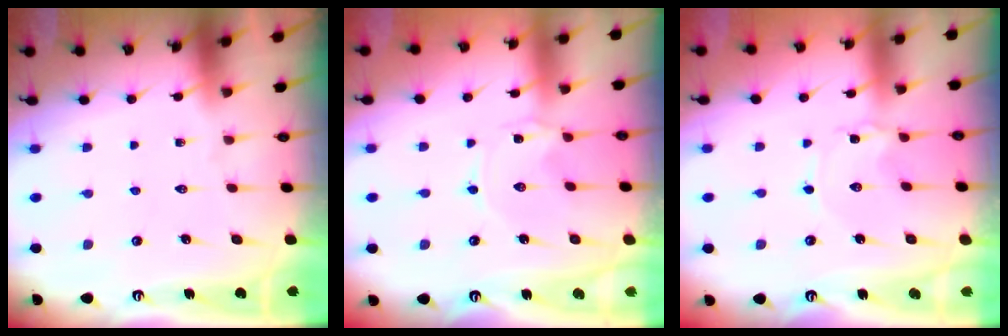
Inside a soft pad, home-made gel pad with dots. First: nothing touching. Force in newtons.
{"total": 0.0}
{"total": 0.0}